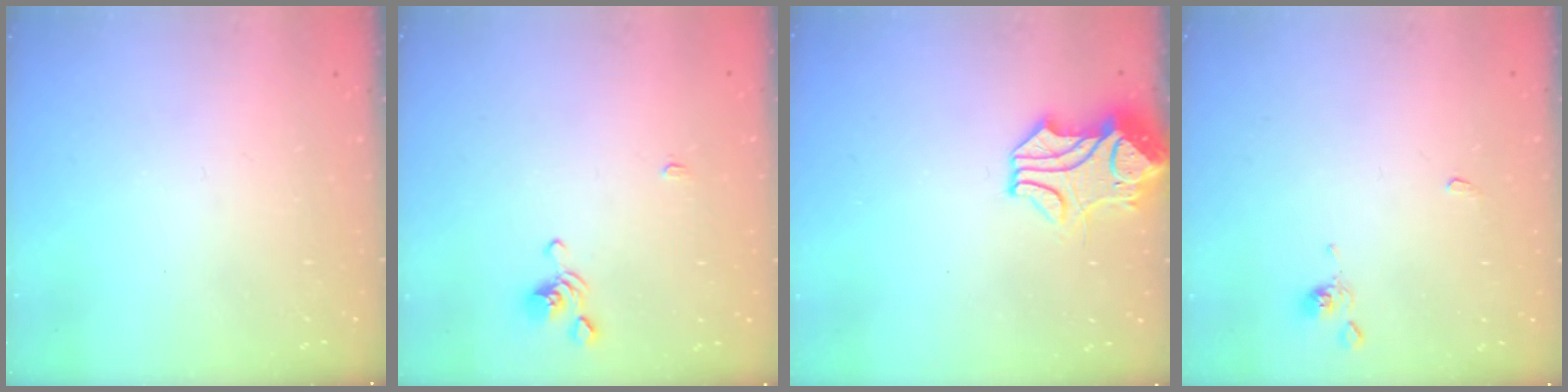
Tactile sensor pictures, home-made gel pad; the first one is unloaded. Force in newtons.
{"total": 2.2, "press": 2.2, "slide": 0.4}
{"total": 2.1, "press": 1.9, "slide": 1.0}
{"total": 0.0}